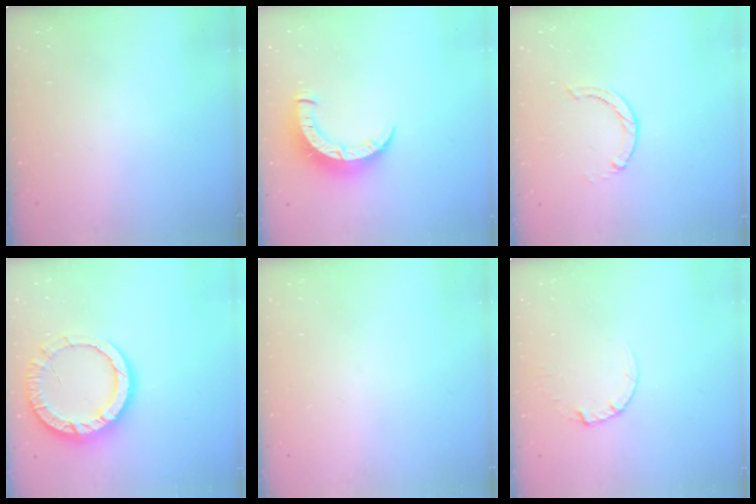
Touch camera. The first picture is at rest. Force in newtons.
{"total": 8.3, "press": 8.3, "slide": 1.0}
{"total": 0.0}
{"total": 13.0, "press": 12.9, "slide": 1.3}
{"total": 0.0}
{"total": 2.7, "press": 2.7, "slide": 0.2}